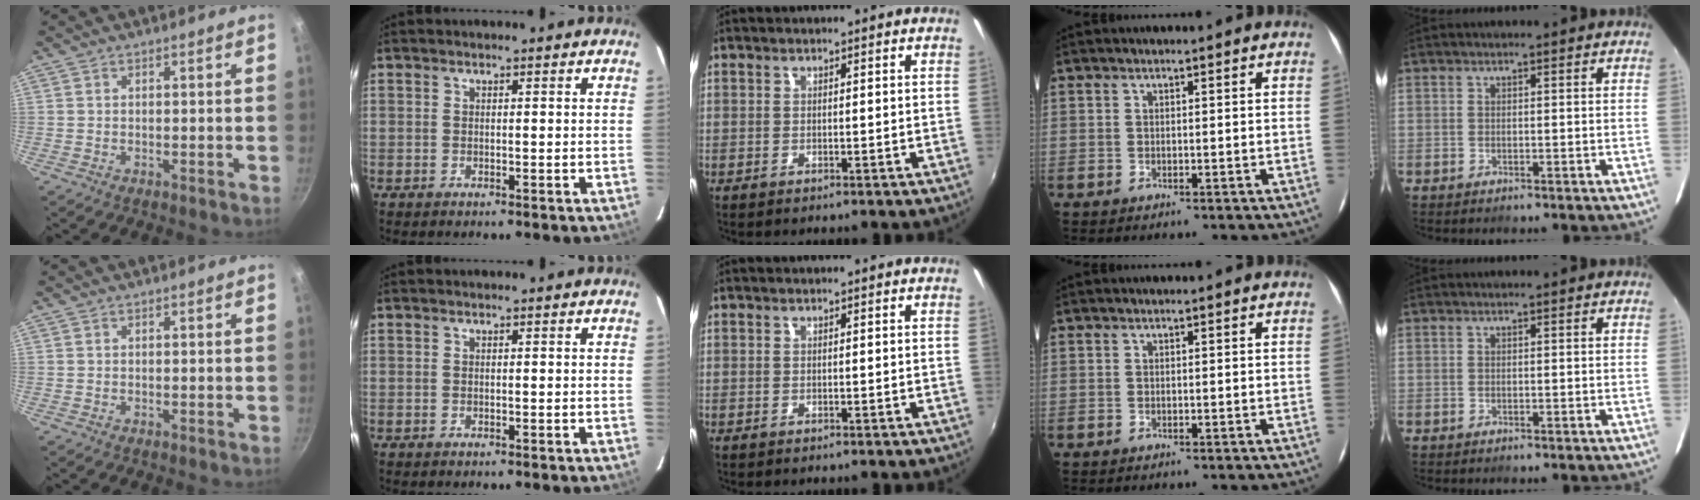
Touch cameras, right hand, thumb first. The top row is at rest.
{}